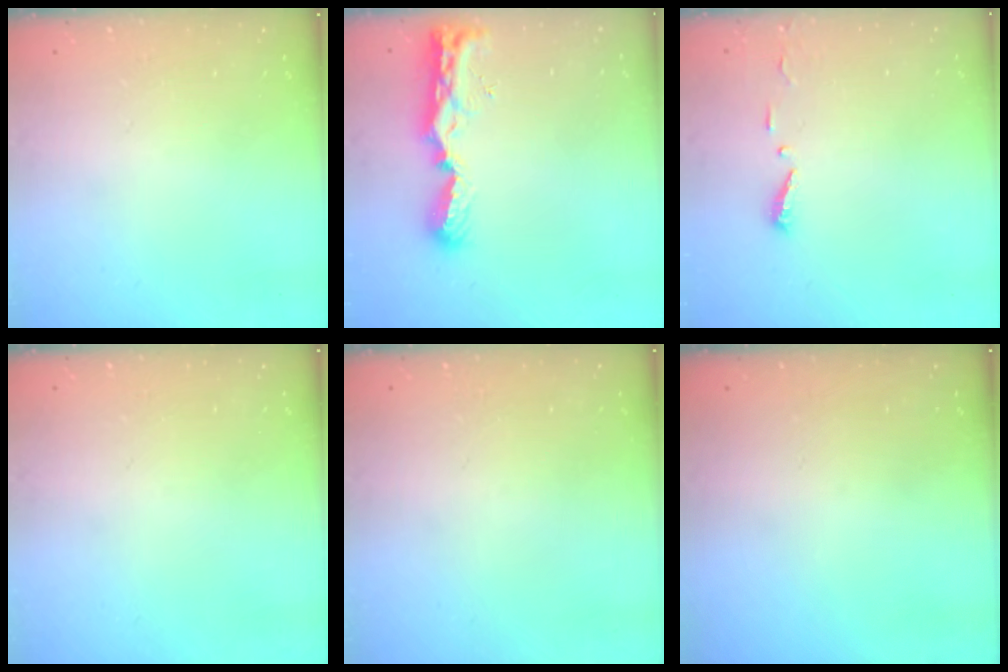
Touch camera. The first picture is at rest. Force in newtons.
{"total": 8.6, "press": 8.5, "slide": 1.0}
{"total": 4.7, "press": 4.7, "slide": 0.5}
{"total": 0.0}
{"total": 0.0}
{"total": 0.0}